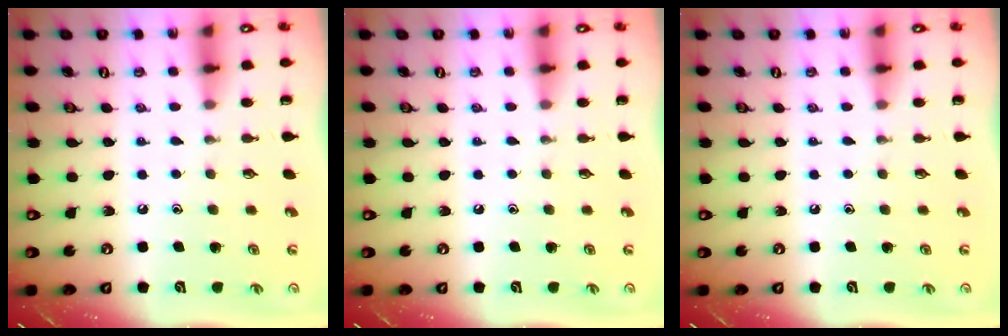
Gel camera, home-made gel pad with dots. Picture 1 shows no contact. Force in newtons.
{"total": 0.0}
{"total": 0.0}